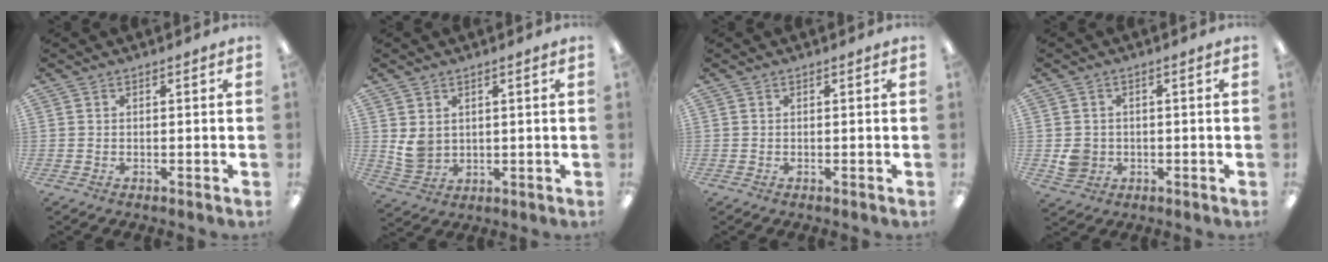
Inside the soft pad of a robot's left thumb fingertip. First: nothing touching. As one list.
[{"total": 5.0, "force": [2.0, 4.0, 2.1], "torque": [-0.031, -0.005, 0.041]}, {"total": 0.0}, {"total": 4.3, "force": [-0.5, 4.0, 1.4], "torque": [-0.011, 0.003, -0.008]}]